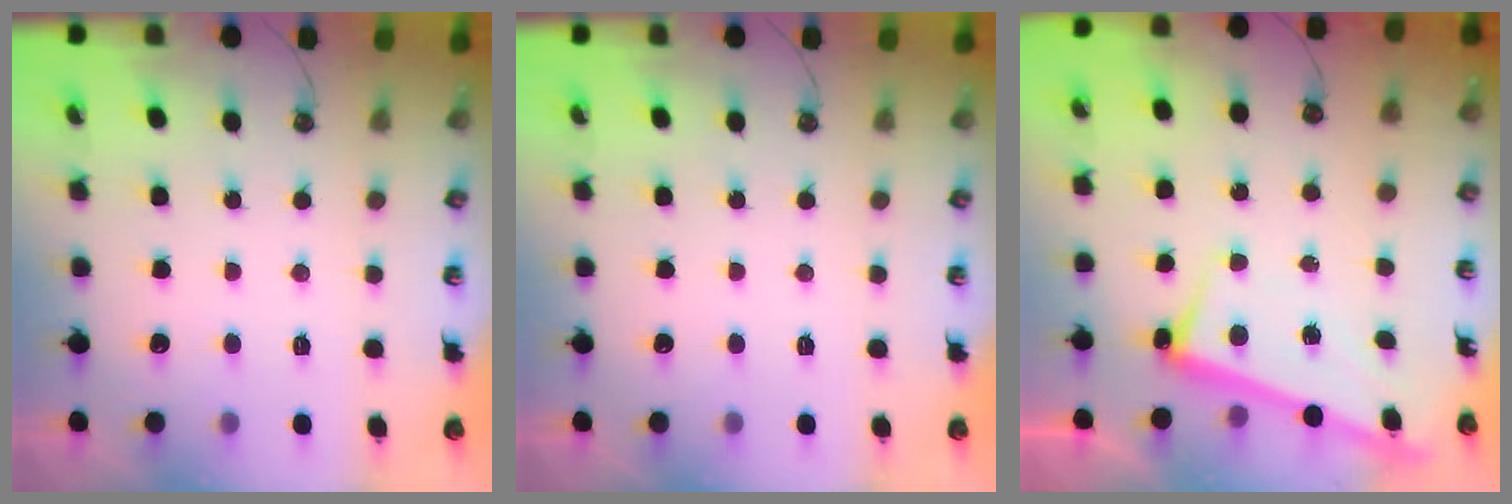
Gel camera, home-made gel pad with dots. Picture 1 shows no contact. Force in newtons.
{"total": 0.0}
{"total": 2.7, "press": 2.7, "slide": 0.4}